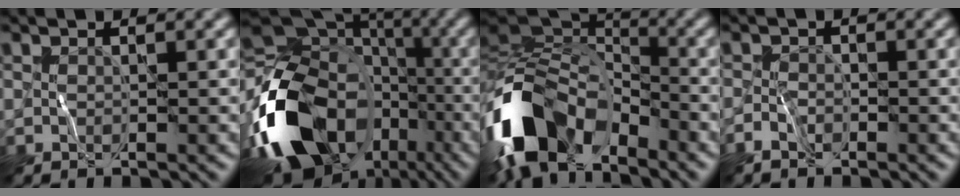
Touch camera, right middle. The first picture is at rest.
{"total": 17.4, "force": [-6.8, 11.8, 10.8], "torque": [-0.230, -0.024, -0.113]}
{"total": 12.9, "force": [-6.8, 7.6, 8.0], "torque": [-0.168, 0.001, -0.135]}
{"total": 1.5, "force": [-1.3, 0.6, 0.4], "torque": [-0.010, 0.003, -0.033]}